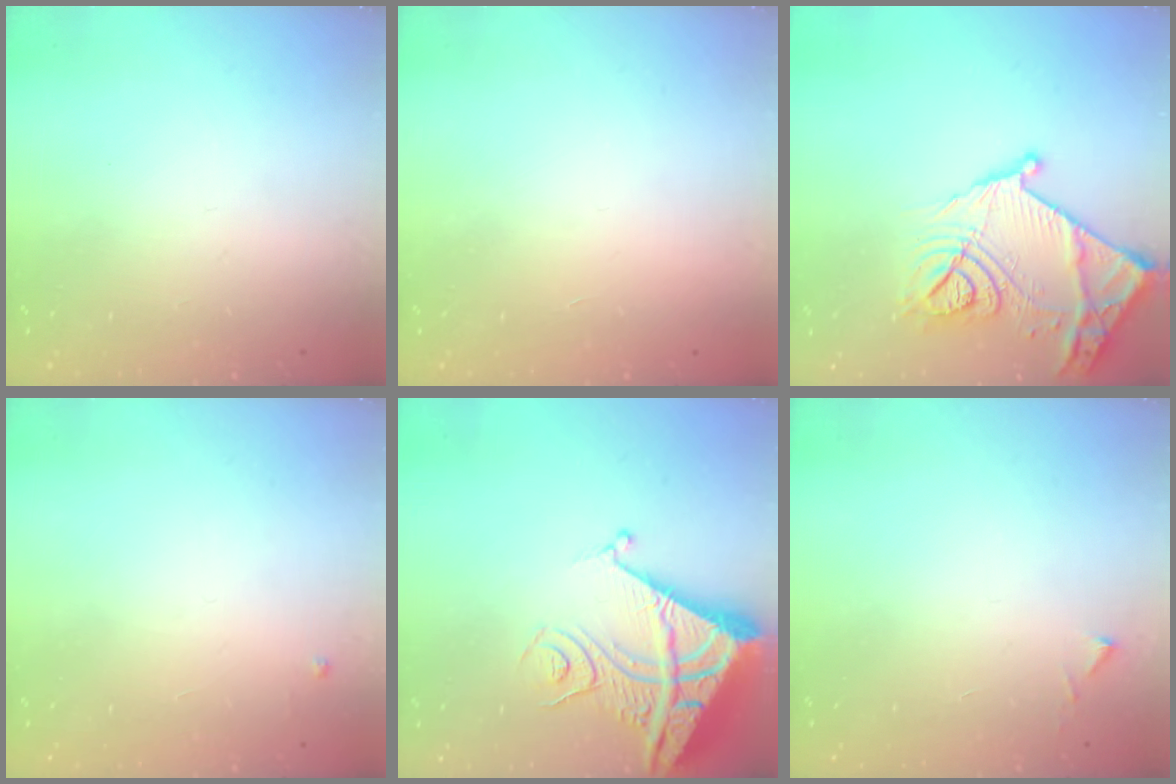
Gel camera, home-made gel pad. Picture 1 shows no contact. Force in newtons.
{"total": 1.7, "press": 1.7, "slide": 0.1}
{"total": 21.8, "press": 21.8, "slide": 1.1}
{"total": 2.4, "press": 2.4, "slide": 0.4}
{"total": 11.4, "press": 11.3, "slide": 1.3}
{"total": 4.8, "press": 4.8, "slide": 0.6}